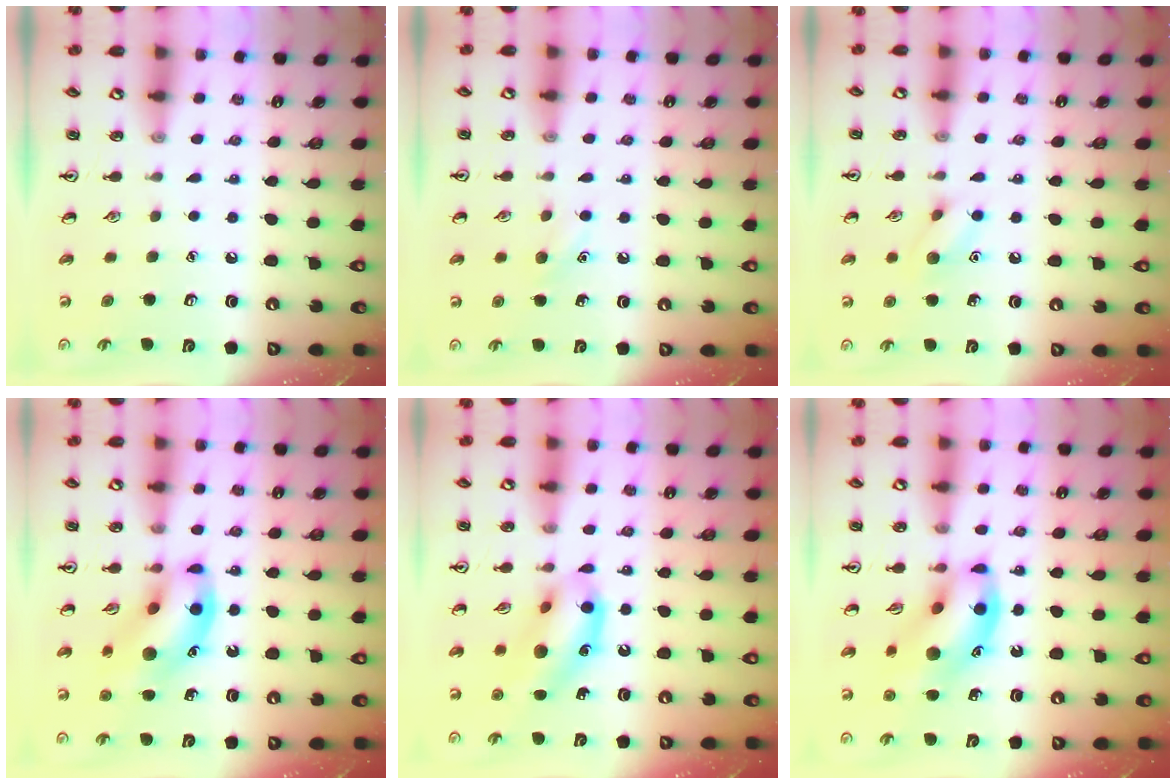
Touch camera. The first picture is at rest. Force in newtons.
{"total": 5.8, "press": 5.5, "slide": 1.9}
{"total": 7.4, "press": 7.3, "slide": 1.0}
{"total": 13.7, "press": 13.4, "slide": 2.7}
{"total": 13.7, "press": 13.5, "slide": 2.5}
{"total": 14.3, "press": 14.1, "slide": 2.1}